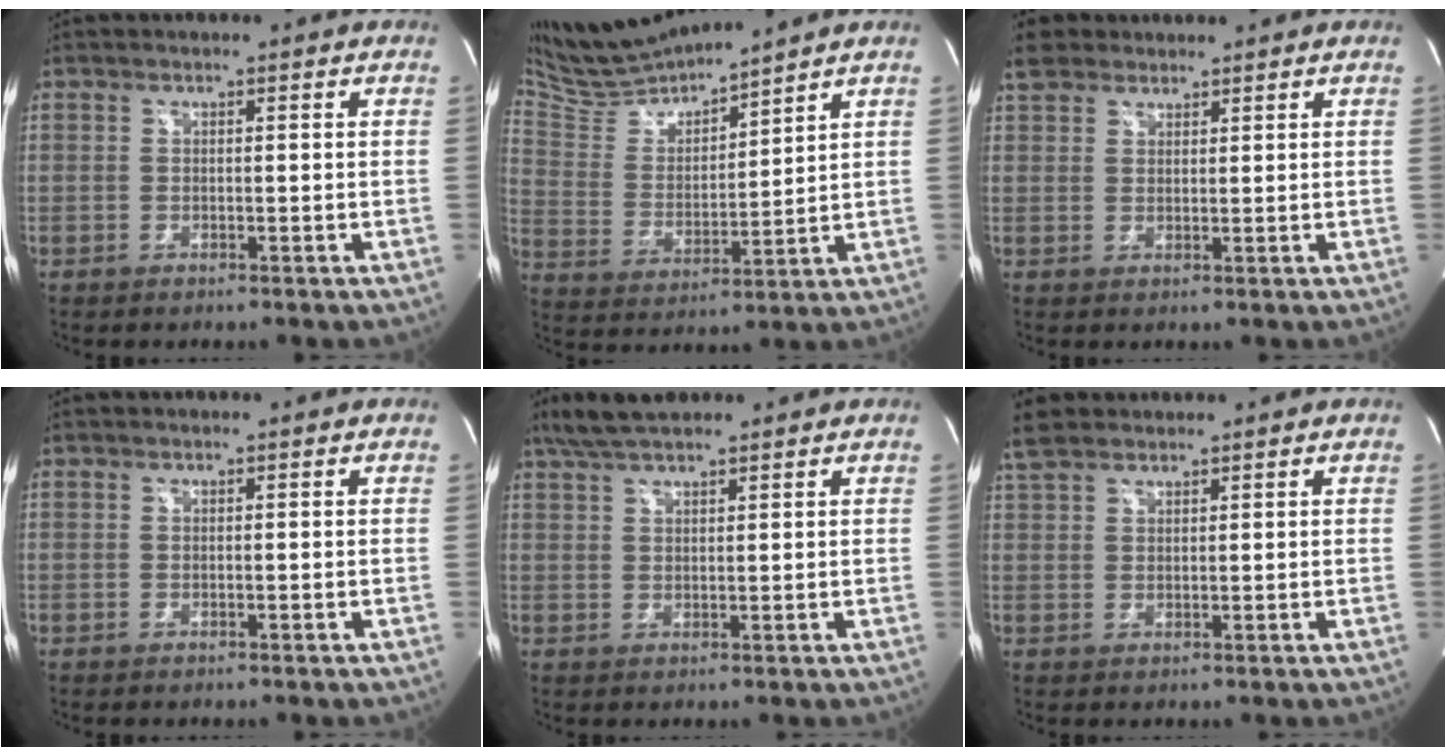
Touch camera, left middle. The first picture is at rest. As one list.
[{"total": 11.4, "force": [11.1, 0.0, 2.6], "torque": [-0.066, 0.006, 0.229]}, {"total": 4.2, "force": [3.3, 2.4, 1.0], "torque": [-0.030, 0.024, 0.065]}, {"total": 0.0}, {"total": 6.2, "force": [5.1, 1.3, 3.4], "torque": [-0.070, 0.023, 0.095]}, {"total": 4.5, "force": [3.7, 1.9, 1.7], "torque": [-0.047, 0.019, 0.077]}]